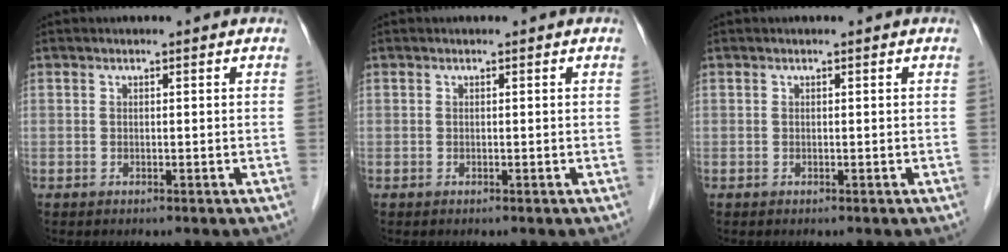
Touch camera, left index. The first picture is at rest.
{"total": 0.0}
{"total": 0.0}